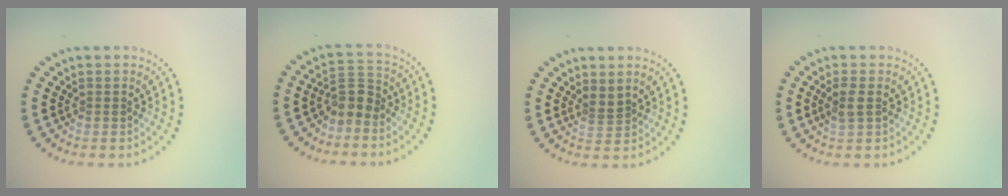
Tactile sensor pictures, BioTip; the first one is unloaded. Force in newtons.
{"total": 2.7, "press": 2.2, "slide": 1.5}
{"total": 1.1, "press": 0.7, "slide": 0.9}
{"total": 1.6, "press": 1.5, "slide": 0.5}